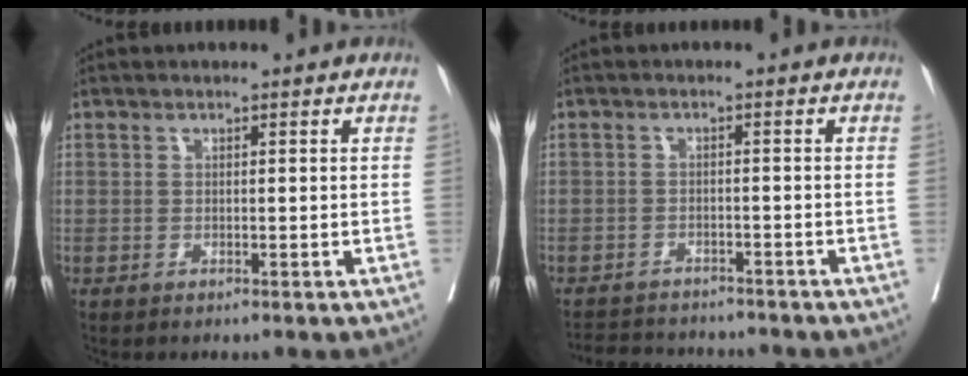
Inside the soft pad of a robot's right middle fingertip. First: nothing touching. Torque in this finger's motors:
{"motor_torque": [-0.02, 0.02, -0.04, 0.00]}